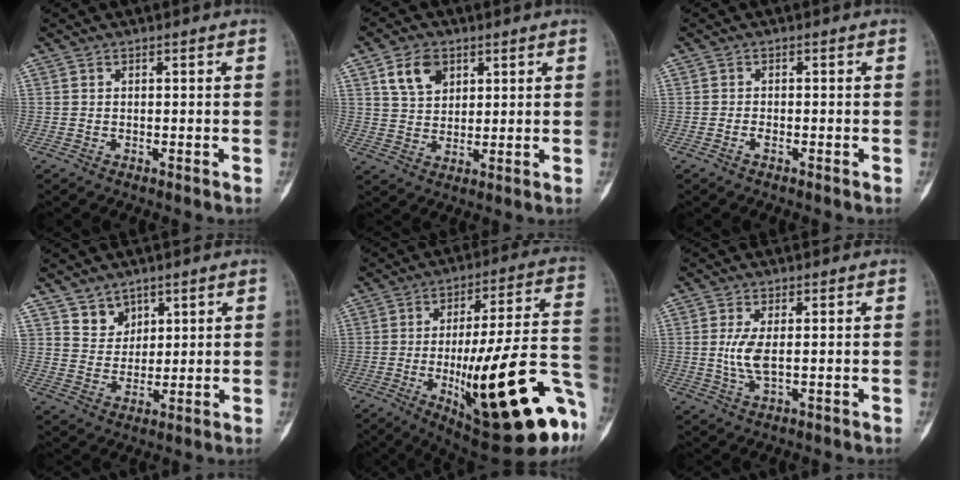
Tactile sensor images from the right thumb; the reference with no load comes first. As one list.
[{"total": 7.3, "force": [3.5, 4.9, 4.0], "torque": [-0.052, -0.014, 0.067]}, {"total": 1.0, "force": [-0.6, 0.4, 0.6], "torque": [-0.012, 0.004, -0.013]}, {"total": 5.2, "force": [3.7, 3.6, 0.6], "torque": [0.017, -0.031, 0.074]}, {"total": 30.8, "force": [-9.8, 8.1, 28.1], "torque": [-0.351, 0.019, -0.127]}, {"total": 4.8, "force": [0.3, 1.6, 4.5], "torque": [-0.108, -0.008, 0.010]}]